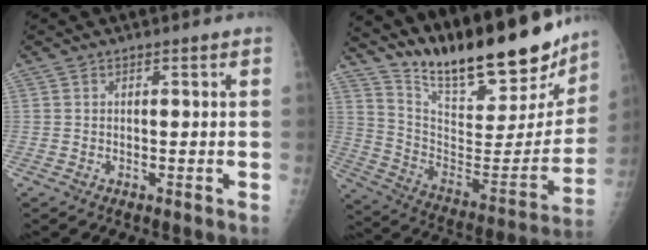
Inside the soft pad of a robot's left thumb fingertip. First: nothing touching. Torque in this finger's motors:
{"motor_torque": [0.64, 0.26, 0.90, -1.87, 0.22]}